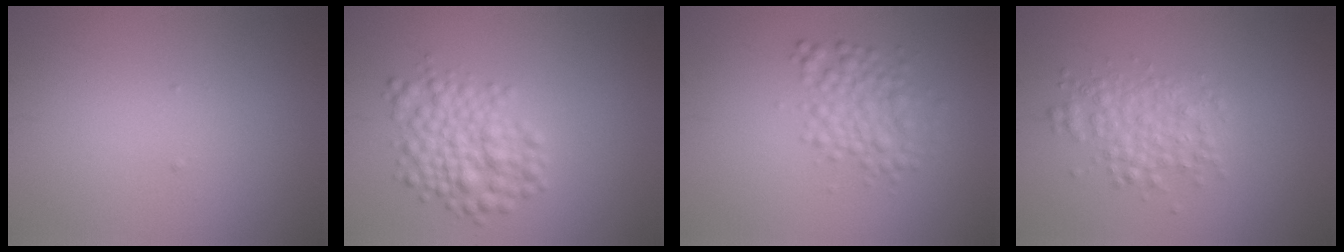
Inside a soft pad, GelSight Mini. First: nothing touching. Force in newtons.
{"total": 4.0, "press": 4.0, "slide": 0.1}
{"total": 3.3, "press": 3.3, "slide": 0.1}
{"total": 3.0, "press": 3.0, "slide": 0.1}